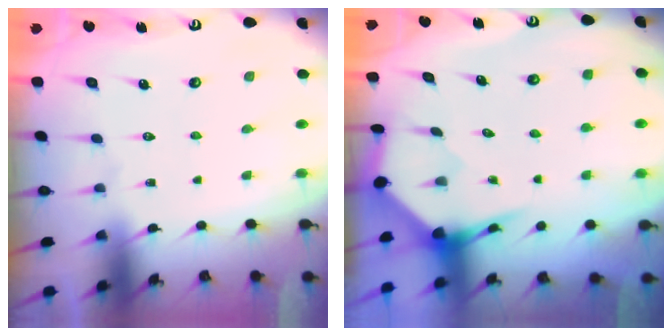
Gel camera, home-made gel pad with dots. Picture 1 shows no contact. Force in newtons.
{"total": 4.0, "press": 4.0, "slide": 0.4}